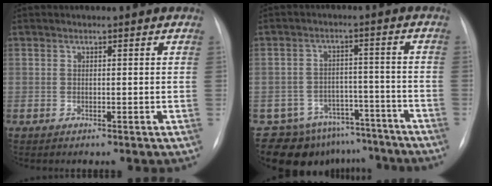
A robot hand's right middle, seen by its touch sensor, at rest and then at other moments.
{"total": 12.1, "force": [-9.8, 6.9, 0.9], "torque": [-0.004, 0.036, -0.124]}